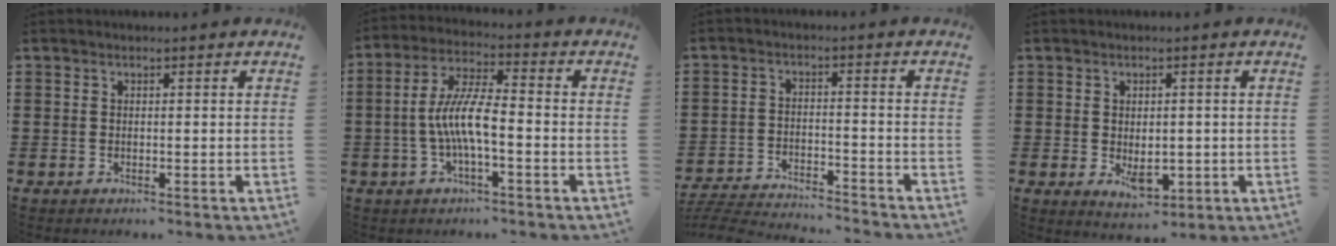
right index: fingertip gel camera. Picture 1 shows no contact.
{"total": 7.9, "force": [-1.8, 1.8, 7.4], "torque": [-0.161, -0.009, -0.041]}
{"total": 5.0, "force": [-4.9, -0.2, 0.7], "torque": [-0.025, -0.005, -0.105]}
{"total": 3.5, "force": [-0.4, 2.1, 2.7], "torque": [-0.037, -0.005, -0.009]}